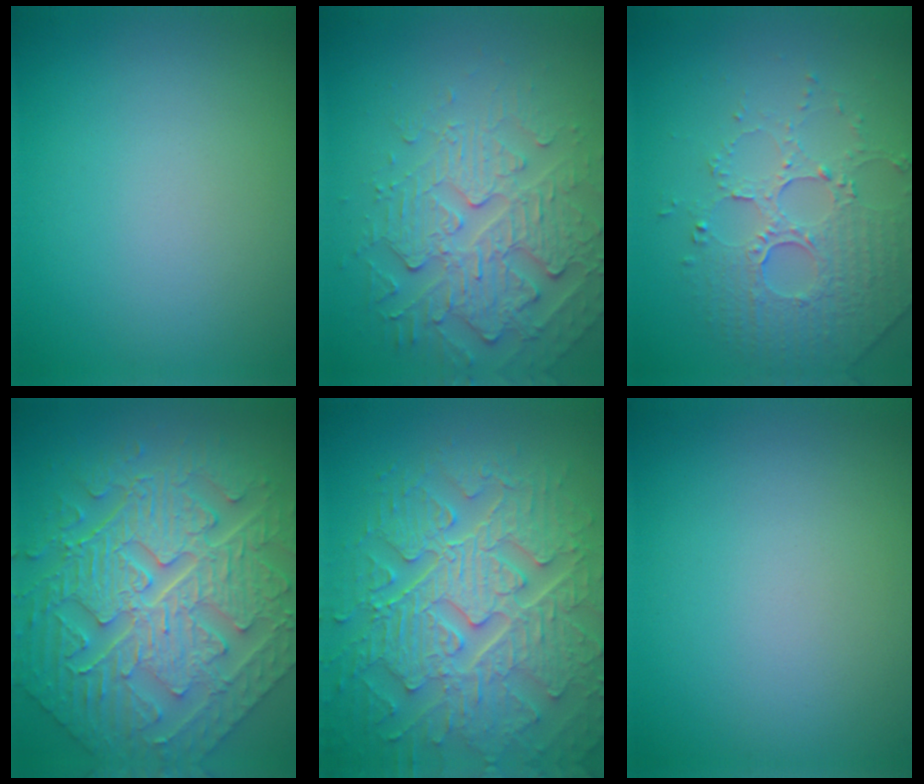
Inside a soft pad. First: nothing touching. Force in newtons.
{"total": 5.0, "press": 4.3, "slide": 2.6}
{"total": 5.1, "press": 3.6, "slide": 3.6}
{"total": 10.9, "press": 7.7, "slide": 7.8}
{"total": 9.2, "press": 6.8, "slide": 6.2}
{"total": 0.0}